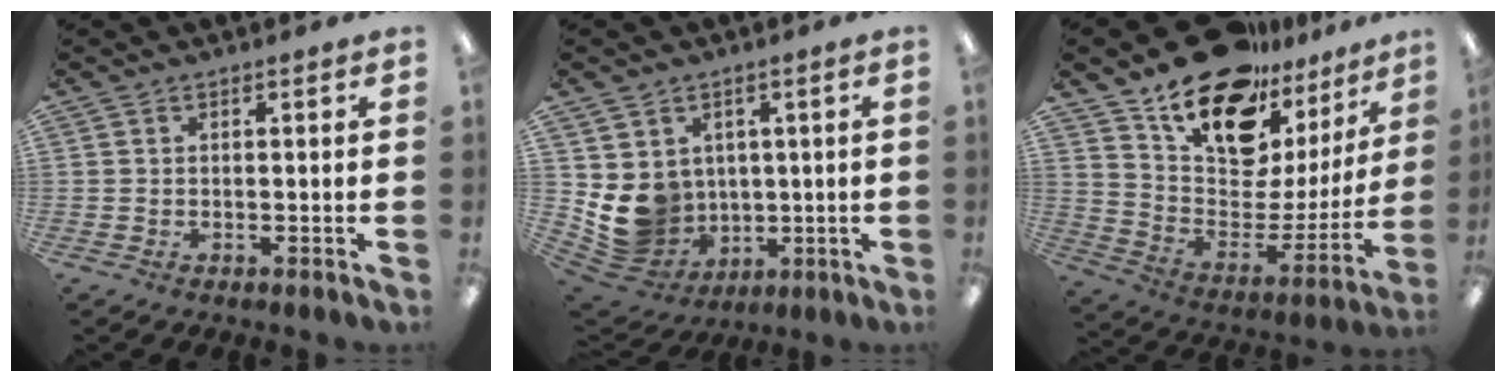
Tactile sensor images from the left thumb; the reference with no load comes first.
{"total": 9.3, "force": [1.7, 8.8, 2.6], "torque": [-0.078, -0.023, 0.044]}
{"total": 19.4, "force": [14.7, 9.5, 8.2], "torque": [-0.139, -0.111, 0.263]}